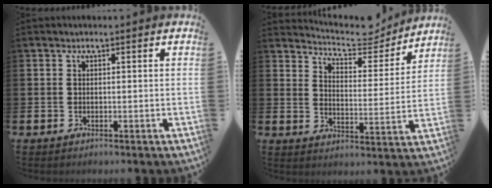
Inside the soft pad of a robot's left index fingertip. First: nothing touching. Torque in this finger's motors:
{"motor_torque": [0.98, -1.16, 0.11, 0.04]}